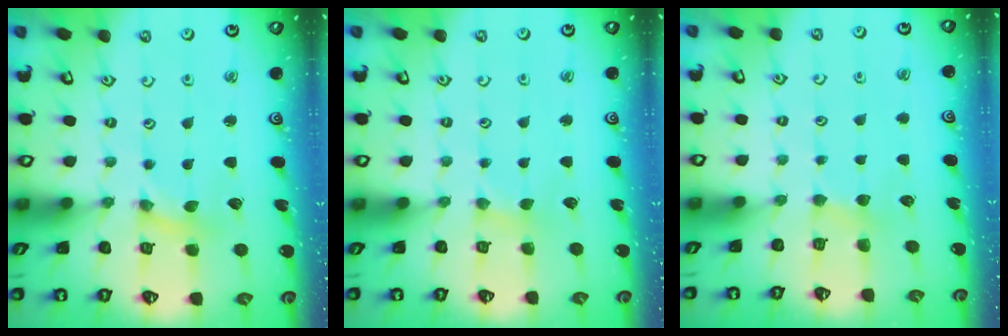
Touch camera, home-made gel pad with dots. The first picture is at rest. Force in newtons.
{"total": 1.3, "press": 1.2, "slide": 0.3}
{"total": 2.9, "press": 2.9, "slide": 0.4}